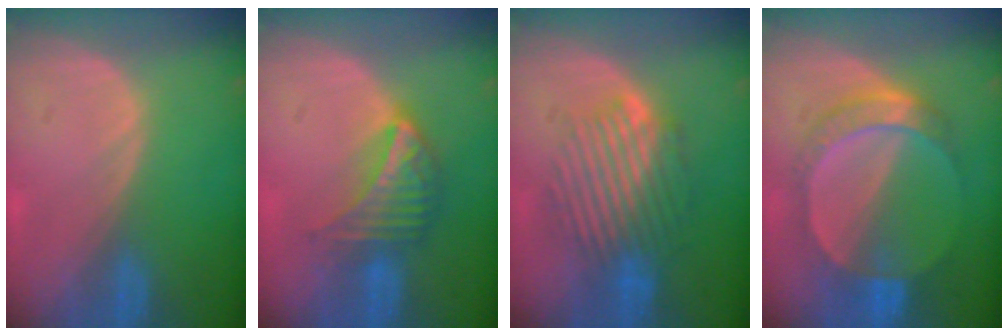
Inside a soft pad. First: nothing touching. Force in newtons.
{"total": 7.3, "press": 6.3, "slide": 3.5}
{"total": 8.9, "press": 8.3, "slide": 3.2}
{"total": 6.8, "press": 6.8, "slide": 0.3}